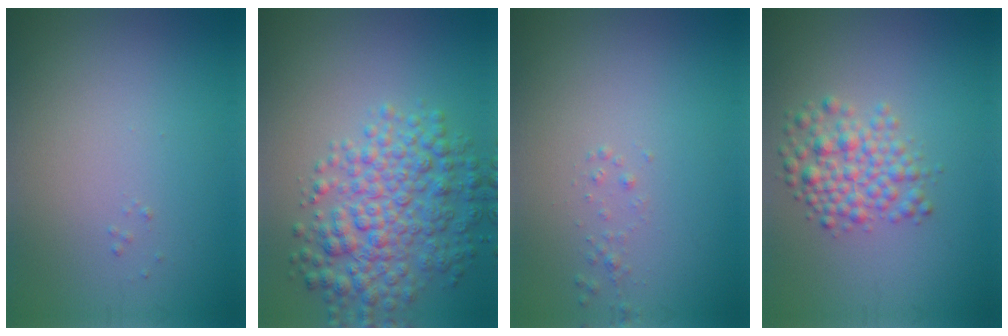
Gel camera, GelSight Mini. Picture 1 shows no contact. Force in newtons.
{"total": 6.4, "press": 6.4, "slide": 0.1}
{"total": 0.7, "press": 0.6, "slide": 0.1}
{"total": 3.6, "press": 3.6, "slide": 0.2}